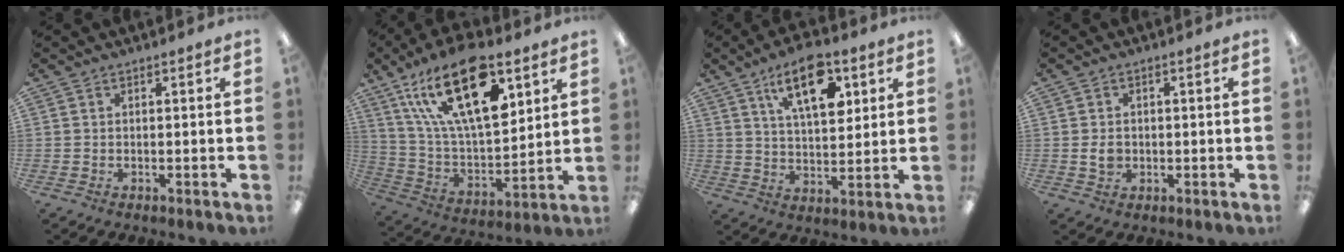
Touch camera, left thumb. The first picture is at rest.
{"total": 25.3, "force": [13.6, 10.8, 18.3], "torque": [-0.348, -0.062, 0.230]}
{"total": 14.3, "force": [7.5, 6.7, 10.2], "torque": [-0.151, -0.025, 0.125]}
{"total": 3.3, "force": [-0.2, 2.5, 2.1], "torque": [-0.038, 0.006, -0.004]}